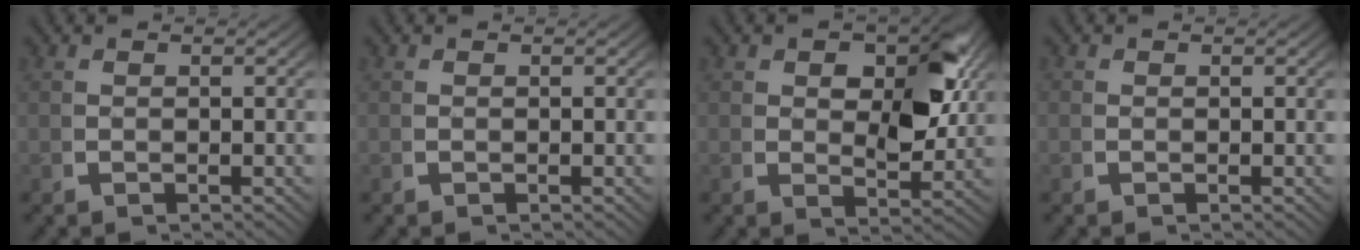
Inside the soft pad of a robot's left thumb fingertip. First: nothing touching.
{"total": 0.0}
{"total": 6.3, "force": [1.9, 3.1, 5.2], "torque": [-0.062, -0.004, 0.030]}
{"total": 0.7, "force": [0.1, 0.7, 0.0], "torque": [0.001, -0.004, 0.001]}